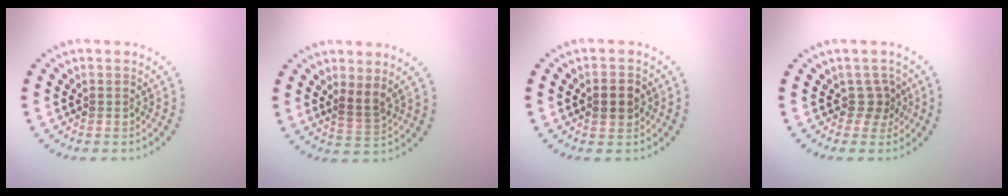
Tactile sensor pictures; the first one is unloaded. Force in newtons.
{"total": 1.8, "press": 1.4, "slide": 1.1}
{"total": 2.3, "press": 2.3, "slide": 0.2}
{"total": 1.9, "press": 1.3, "slide": 1.4}